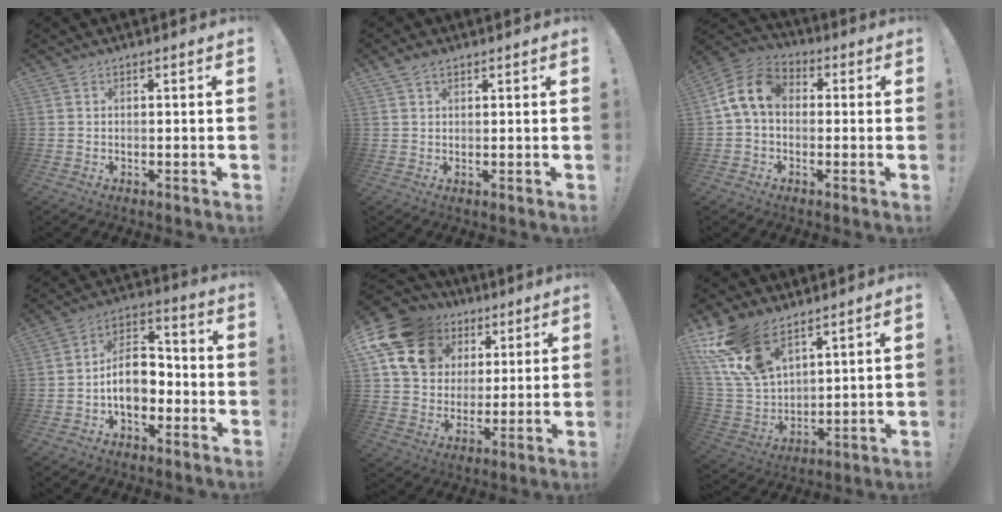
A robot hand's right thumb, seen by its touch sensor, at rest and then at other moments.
{"total": 2.7, "force": [1.9, 1.4, 1.3], "torque": [-0.024, -0.006, 0.036]}
{"total": 11.3, "force": [1.5, 7.8, 8.0], "torque": [-0.159, 0.020, 0.032]}
{"total": 12.1, "force": [-3.3, 8.3, 8.1], "torque": [-0.133, 0.022, -0.059]}
{"total": 18.3, "force": [8.7, 13.7, 8.4], "torque": [-0.129, -0.042, 0.180]}
{"total": 17.6, "force": [11.6, 9.4, 9.3], "torque": [-0.202, -0.068, 0.222]}